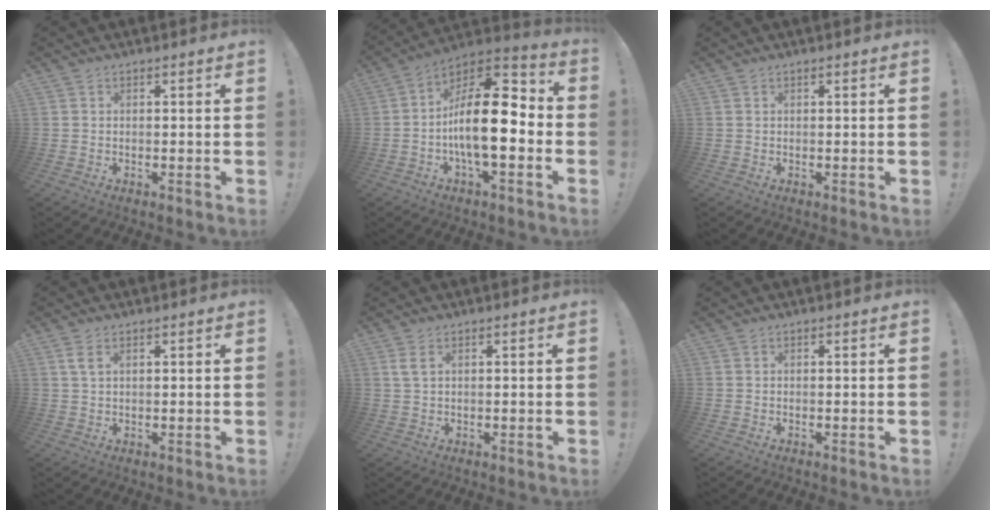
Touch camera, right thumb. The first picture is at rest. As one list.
[{"total": 19.0, "force": [-2.5, 8.3, 16.9], "torque": [-0.290, 0.016, -0.041]}, {"total": 0.0}, {"total": 3.1, "force": [1.4, 1.3, 2.4], "torque": [-0.048, 0.001, 0.024]}, {"total": 2.7, "force": [1.5, 0.9, 2.1], "torque": [-0.037, -0.002, 0.025]}, {"total": 0.0}]